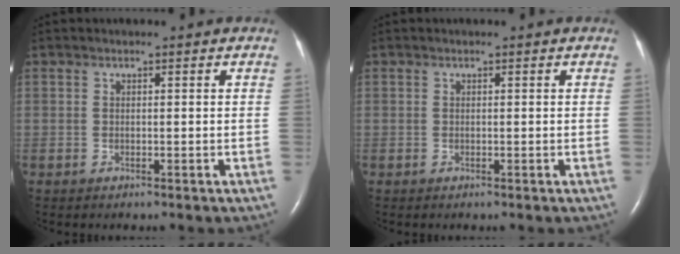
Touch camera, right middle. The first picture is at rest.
{"total": 0.0}